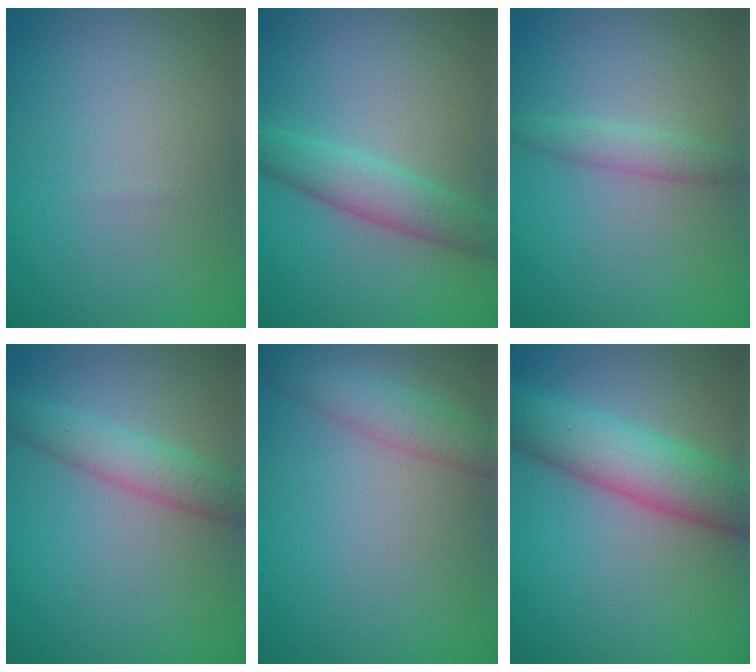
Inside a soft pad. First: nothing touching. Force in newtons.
{"total": 3.5, "press": 3.5, "slide": 0.1}
{"total": 1.7, "press": 1.7, "slide": 0.0}
{"total": 3.2, "press": 3.2, "slide": 0.2}
{"total": 3.0, "press": 3.0, "slide": 0.1}
{"total": 6.3, "press": 6.3, "slide": 0.3}